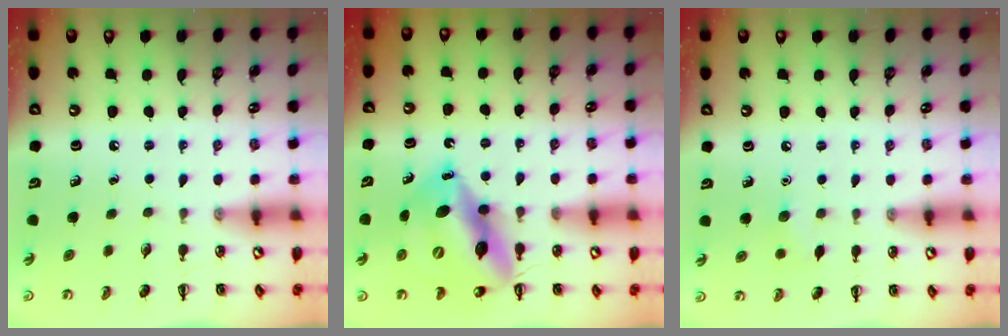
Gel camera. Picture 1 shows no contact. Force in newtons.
{"total": 15.8, "press": 15.0, "slide": 4.7}
{"total": 4.6, "press": 4.4, "slide": 1.3}